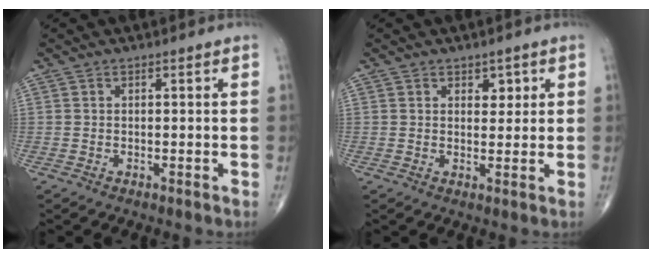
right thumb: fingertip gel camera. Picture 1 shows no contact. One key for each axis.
{"total": 2.7, "fx": 1.3, "fy": 1.9, "fz": 1.4, "tx": 0.001, "ty": -0.006, "tz": 0.018}